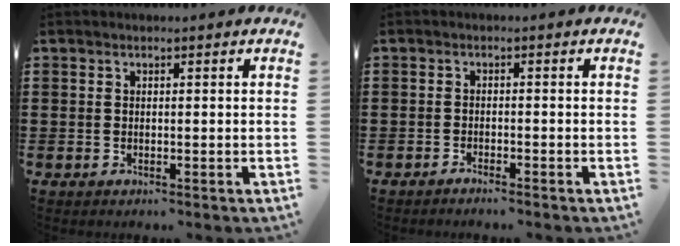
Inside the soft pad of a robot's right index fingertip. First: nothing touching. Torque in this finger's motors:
{"motor_torque": [-0.07, 0.09, -0.02, -0.01]}